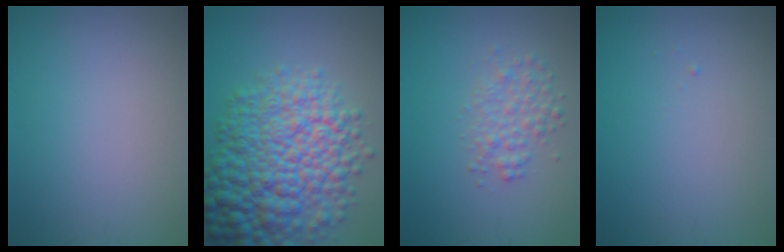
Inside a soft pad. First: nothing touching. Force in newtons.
{"total": 11.5, "press": 11.5, "slide": 0.3}
{"total": 2.5, "press": 2.5, "slide": 0.1}
{"total": 0.0}